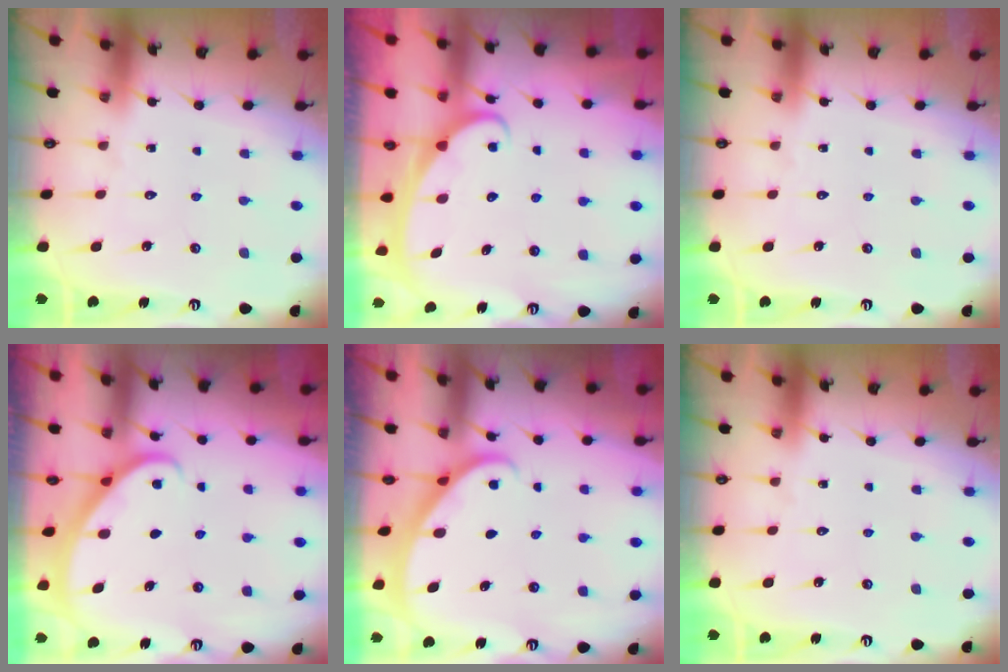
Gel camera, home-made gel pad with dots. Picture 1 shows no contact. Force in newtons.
{"total": 2.4, "press": 2.4, "slide": 0.3}
{"total": 0.0}
{"total": 2.3, "press": 2.3, "slide": 0.2}
{"total": 2.1, "press": 2.1, "slide": 0.2}
{"total": 0.0}